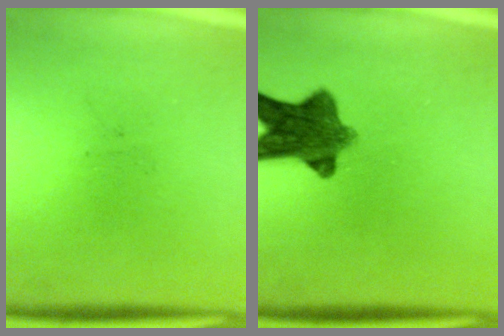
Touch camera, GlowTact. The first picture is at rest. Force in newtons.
{"total": 9.4}